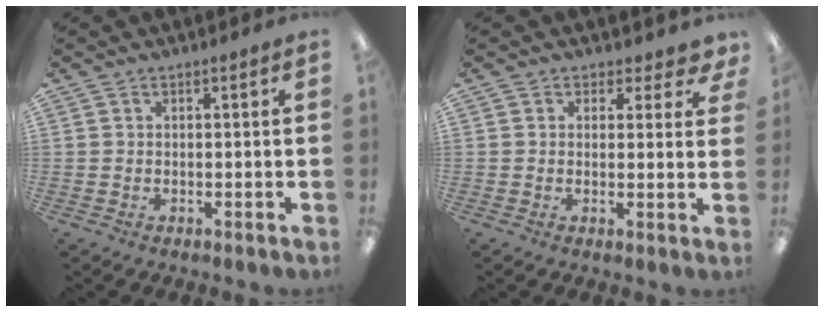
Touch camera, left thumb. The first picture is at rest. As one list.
[{"total": 2.8, "force": [1.8, 2.0, 0.7], "torque": [0.005, -0.011, 0.028]}]